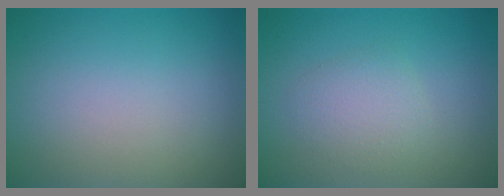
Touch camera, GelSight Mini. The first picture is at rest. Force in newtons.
{"total": 2.3, "press": 2.3, "slide": 0.1}